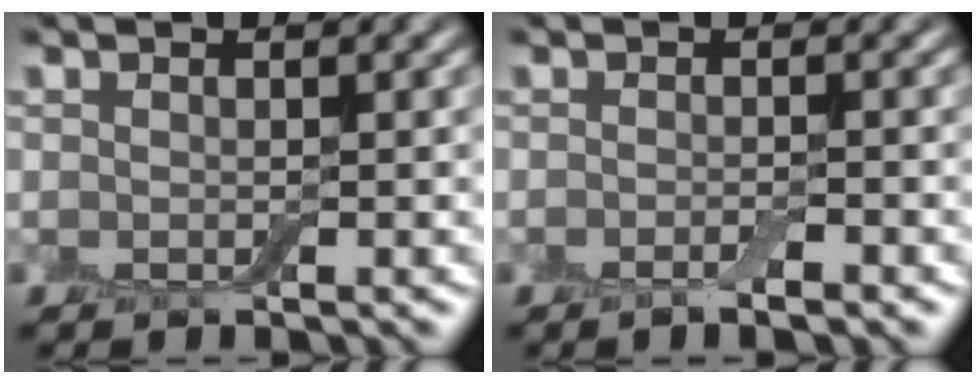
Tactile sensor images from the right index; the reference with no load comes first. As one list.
[{"total": 1.4, "force": [-0.8, 0.2, 1.2], "torque": [-0.017, -0.004, -0.014]}]